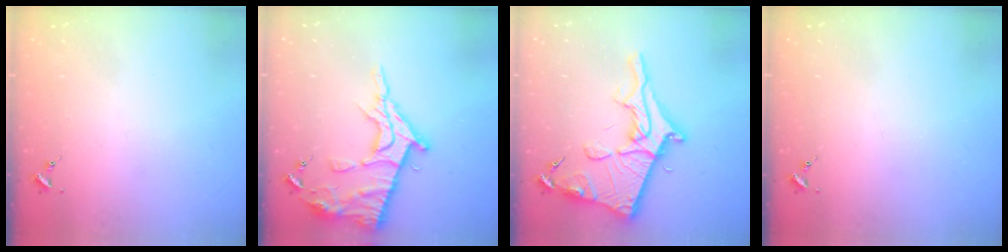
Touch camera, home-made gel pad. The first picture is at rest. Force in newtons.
{"total": 16.7, "press": 16.7, "slide": 1.6}
{"total": 19.1, "press": 19.1, "slide": 1.4}
{"total": 0.0}